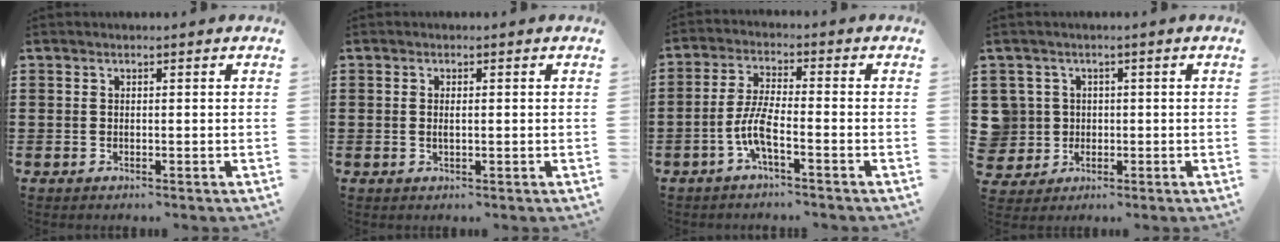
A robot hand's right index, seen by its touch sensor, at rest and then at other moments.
{"total": 1.5, "force": [-0.1, 0.4, 1.5], "torque": [-0.028, -0.001, -0.001]}
{"total": 6.1, "force": [-2.8, 1.1, 5.3], "torque": [-0.132, -0.013, -0.060]}
{"total": 4.5, "force": [-0.1, 4.4, 0.5], "torque": [-0.045, 0.010, -0.006]}